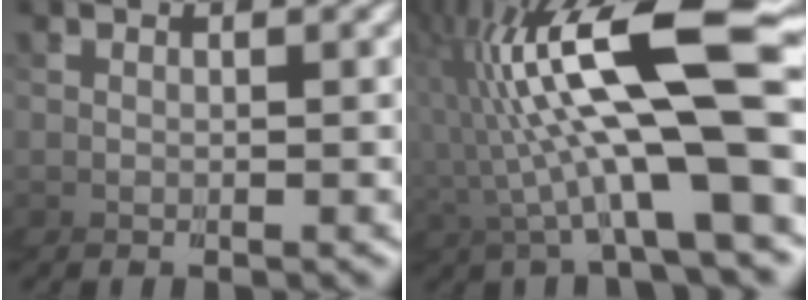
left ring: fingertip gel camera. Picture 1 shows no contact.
{"total": 11.0, "force": [3.1, 2.5, 10.2], "torque": [-0.188, 0.041, 0.041]}